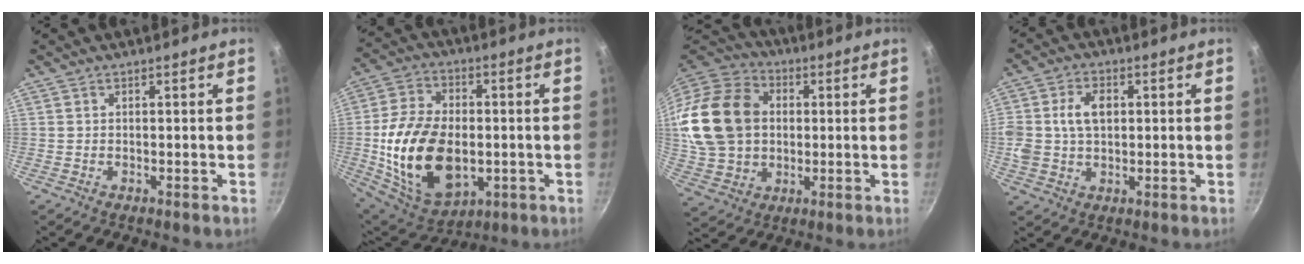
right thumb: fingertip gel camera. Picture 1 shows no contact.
{"total": 21.6, "force": [-2.5, 13.8, 16.4], "torque": [-0.292, 0.007, -0.028]}
{"total": 21.0, "force": [2.2, 16.5, 12.9], "torque": [-0.235, 0.025, 0.046]}
{"total": 9.0, "force": [1.3, 6.3, 6.3], "torque": [-0.107, 0.011, 0.019]}